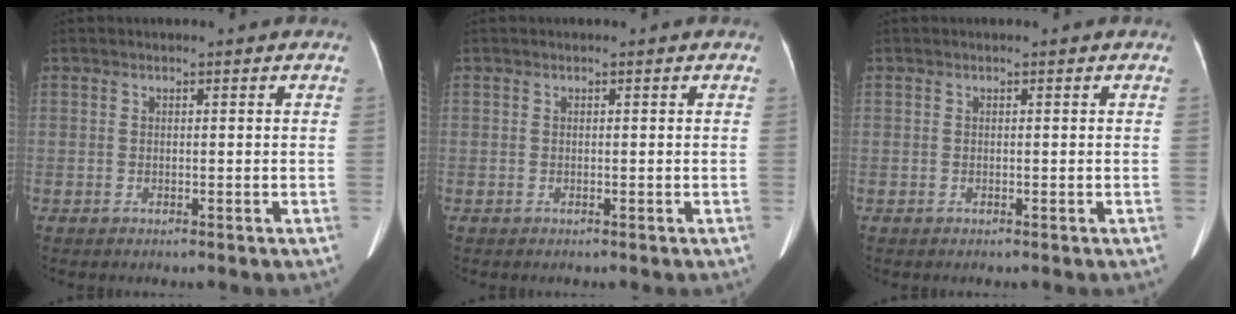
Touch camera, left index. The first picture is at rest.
{"total": 0.0}
{"total": 0.0}